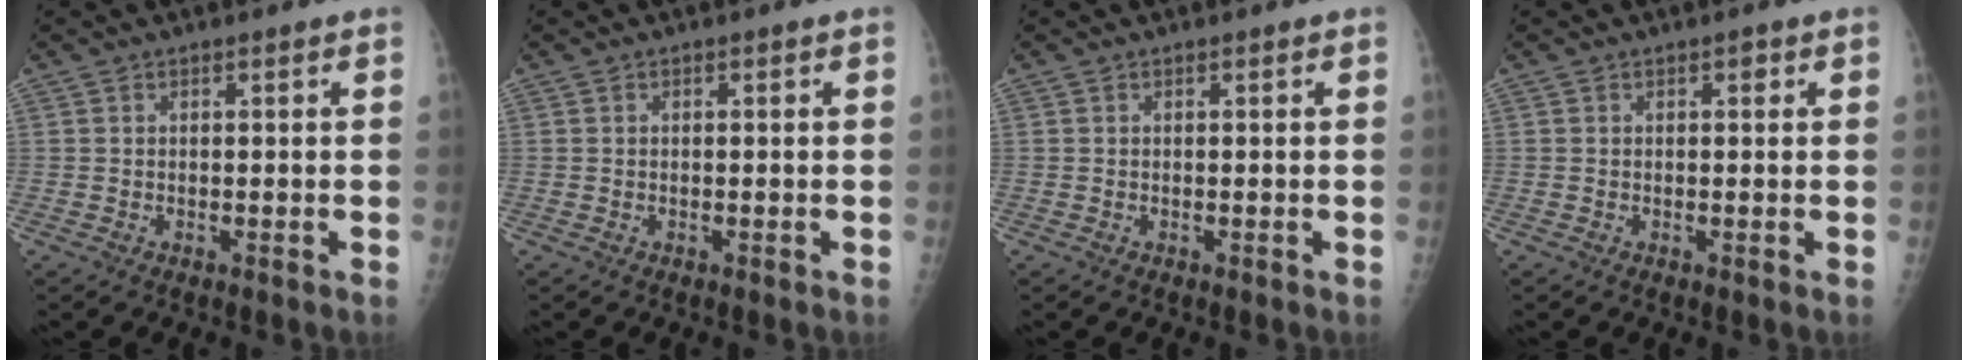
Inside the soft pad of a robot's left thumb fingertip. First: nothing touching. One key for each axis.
{"total": 0.0}
{"total": 0.0}
{"total": 0.9, "fx": 0.4, "fy": 0.5, "fz": 0.6, "tx": -0.002, "ty": 0.001, "tz": 0.003}